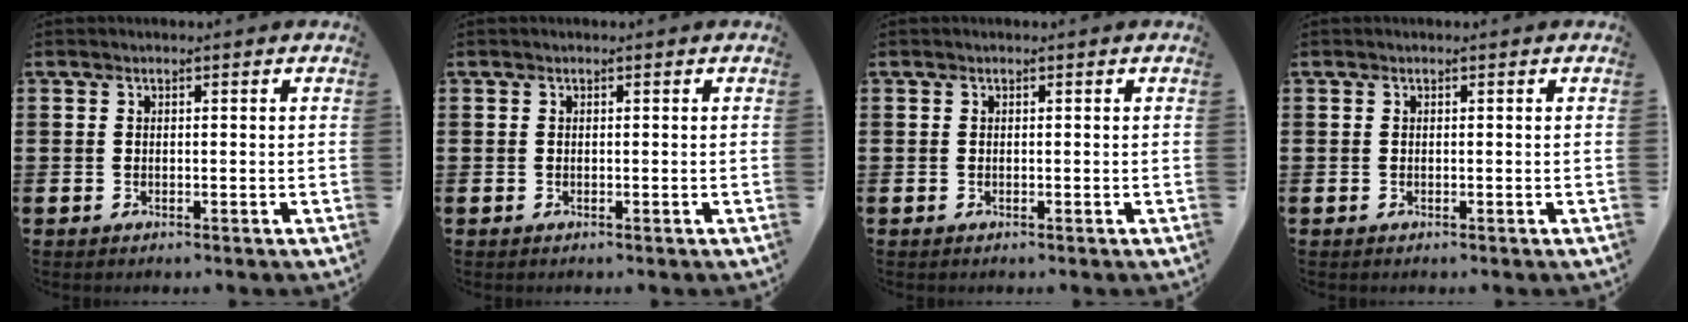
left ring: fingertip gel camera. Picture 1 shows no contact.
{"total": 0.0}
{"total": 0.0}
{"total": 0.0}